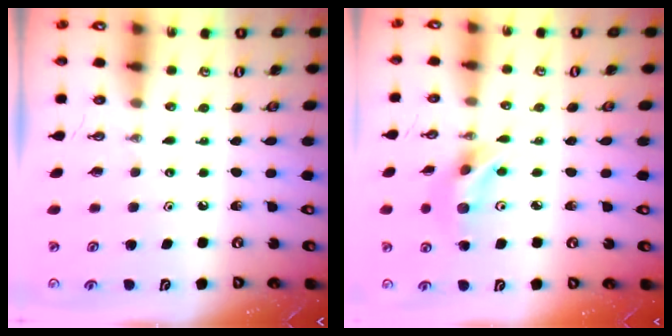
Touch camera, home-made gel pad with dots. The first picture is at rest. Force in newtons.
{"total": 8.7, "press": 7.6, "slide": 4.4}